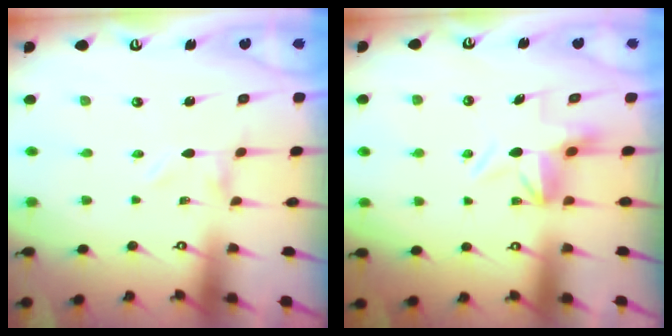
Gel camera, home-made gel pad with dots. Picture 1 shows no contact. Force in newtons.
{"total": 5.6, "press": 5.6, "slide": 0.3}